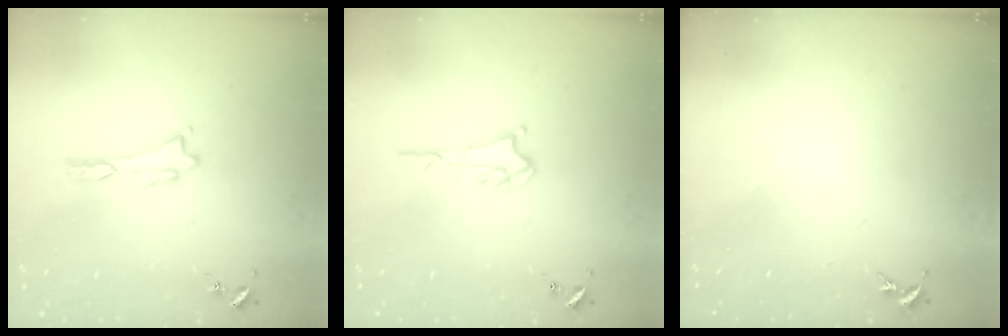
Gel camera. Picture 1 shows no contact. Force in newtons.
{"total": 1.6, "press": 1.6, "slide": 0.1}
{"total": 0.0}